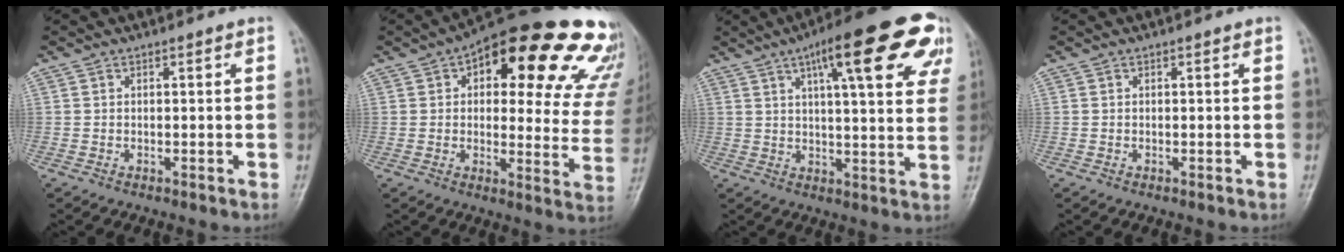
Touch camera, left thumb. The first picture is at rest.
{"total": 27.5, "force": [14.9, 11.0, 20.4], "torque": [-0.211, -0.016, 0.178]}
{"total": 21.4, "force": [10.9, 5.5, 17.5], "torque": [-0.221, -0.012, 0.139]}
{"total": 0.0}